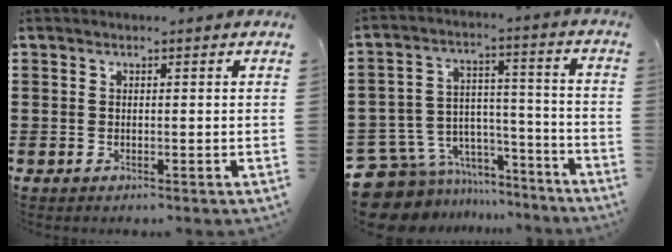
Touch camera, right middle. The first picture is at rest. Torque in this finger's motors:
{"motor_torque": [0.49, 0.13, 0.19, 0.09]}